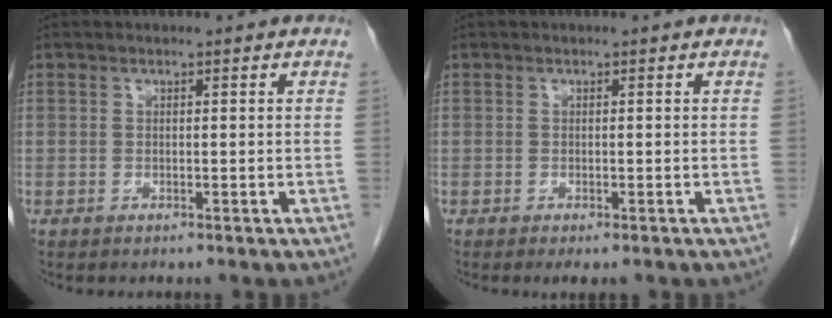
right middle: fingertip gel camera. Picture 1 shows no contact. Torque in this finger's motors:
{"motor_torque": [0.33, -0.16, 0.00, 0.01]}